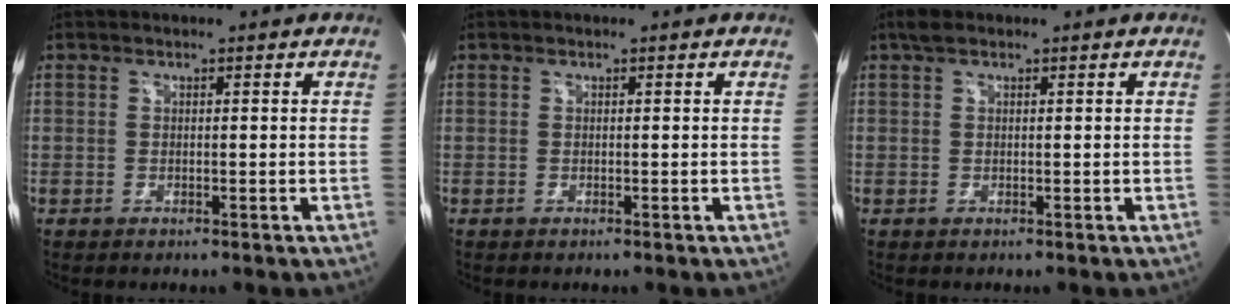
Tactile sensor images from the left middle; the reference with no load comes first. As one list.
[{"total": 0.0}, {"total": 1.5, "force": [1.1, 0.7, 0.8], "torque": [-0.019, 0.014, 0.021]}]